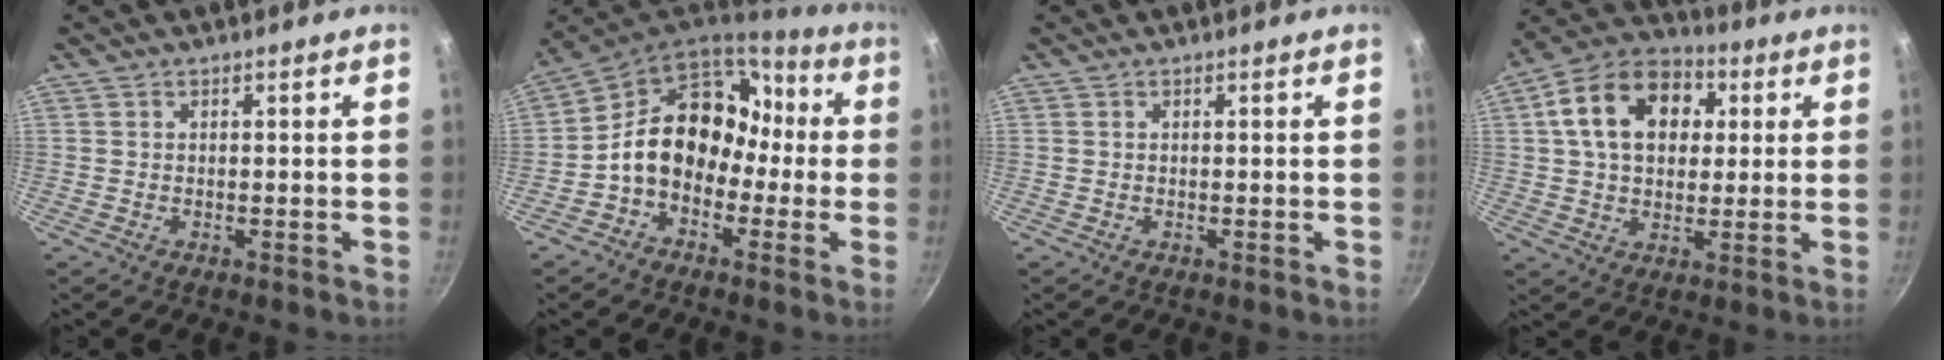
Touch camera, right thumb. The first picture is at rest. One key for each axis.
{"total": 16.1, "fx": -1.3, "fy": 12.6, "fz": 10.0, "tx": -0.114, "ty": 0.065, "tz": -0.033}
{"total": 0.0}
{"total": 16.4, "fx": 4.0, "fy": 11.7, "fz": 10.8, "tx": -0.159, "ty": 0.021, "tz": 0.050}